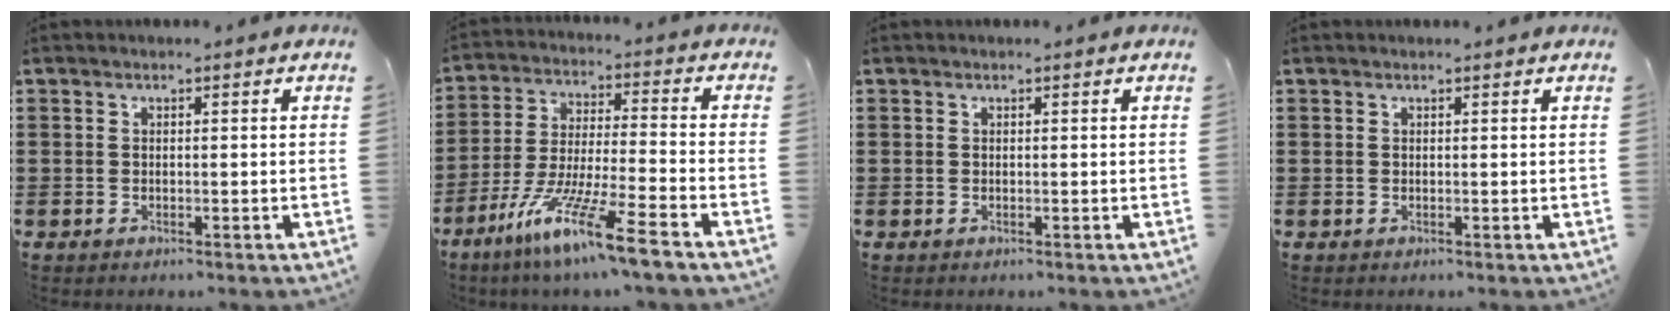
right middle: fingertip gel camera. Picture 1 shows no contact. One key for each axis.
{"total": 11.3, "fx": -8.2, "fy": 0.1, "fz": 7.8, "tx": -0.159, "ty": -0.002, "tz": -0.163}
{"total": 0.0}
{"total": 0.0}